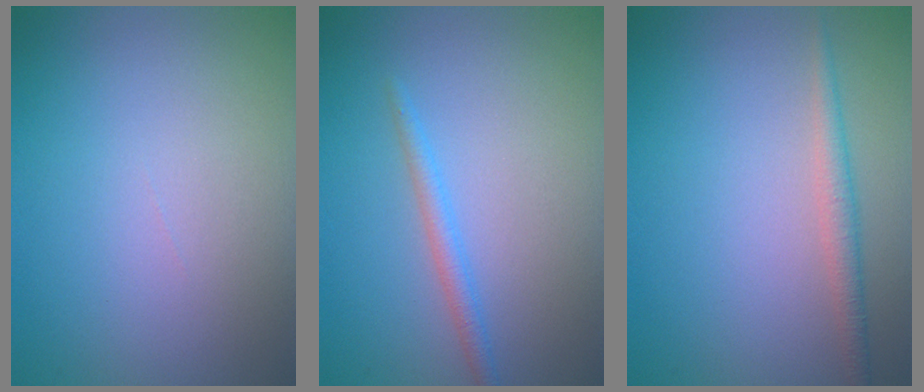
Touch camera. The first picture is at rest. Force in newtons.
{"total": 1.6, "press": 1.6, "slide": 0.1}
{"total": 1.7, "press": 1.7, "slide": 0.1}